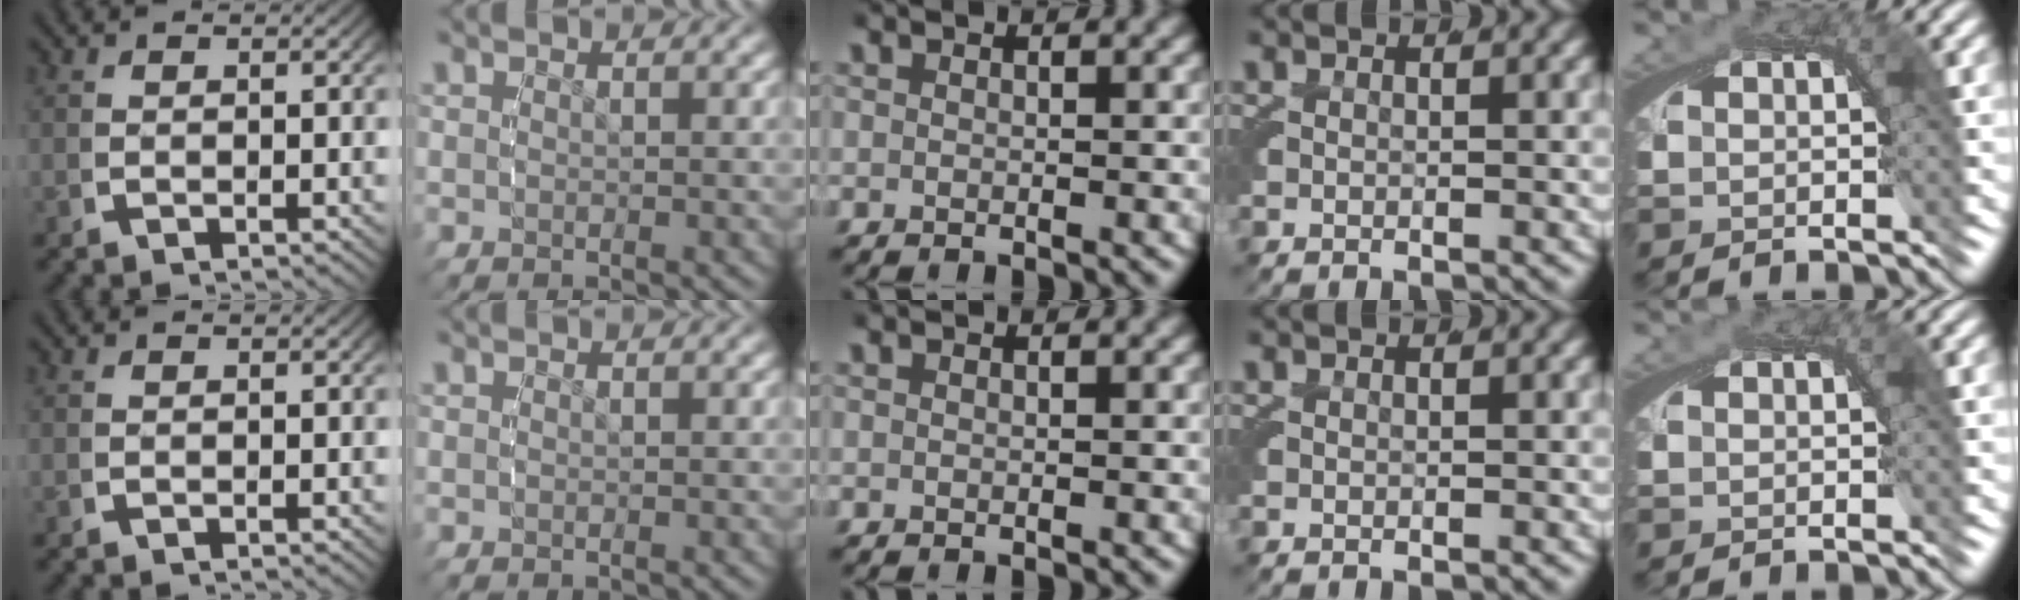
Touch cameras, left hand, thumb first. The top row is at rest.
{}